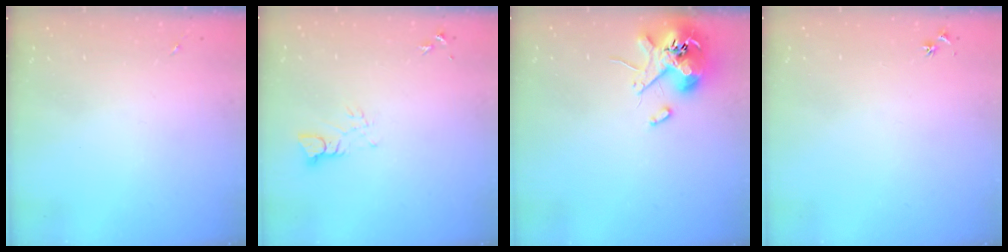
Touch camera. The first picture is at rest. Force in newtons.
{"total": 3.2, "press": 3.2, "slide": 0.2}
{"total": 11.8, "press": 11.6, "slide": 1.8}
{"total": 3.0, "press": 2.9, "slide": 0.4}